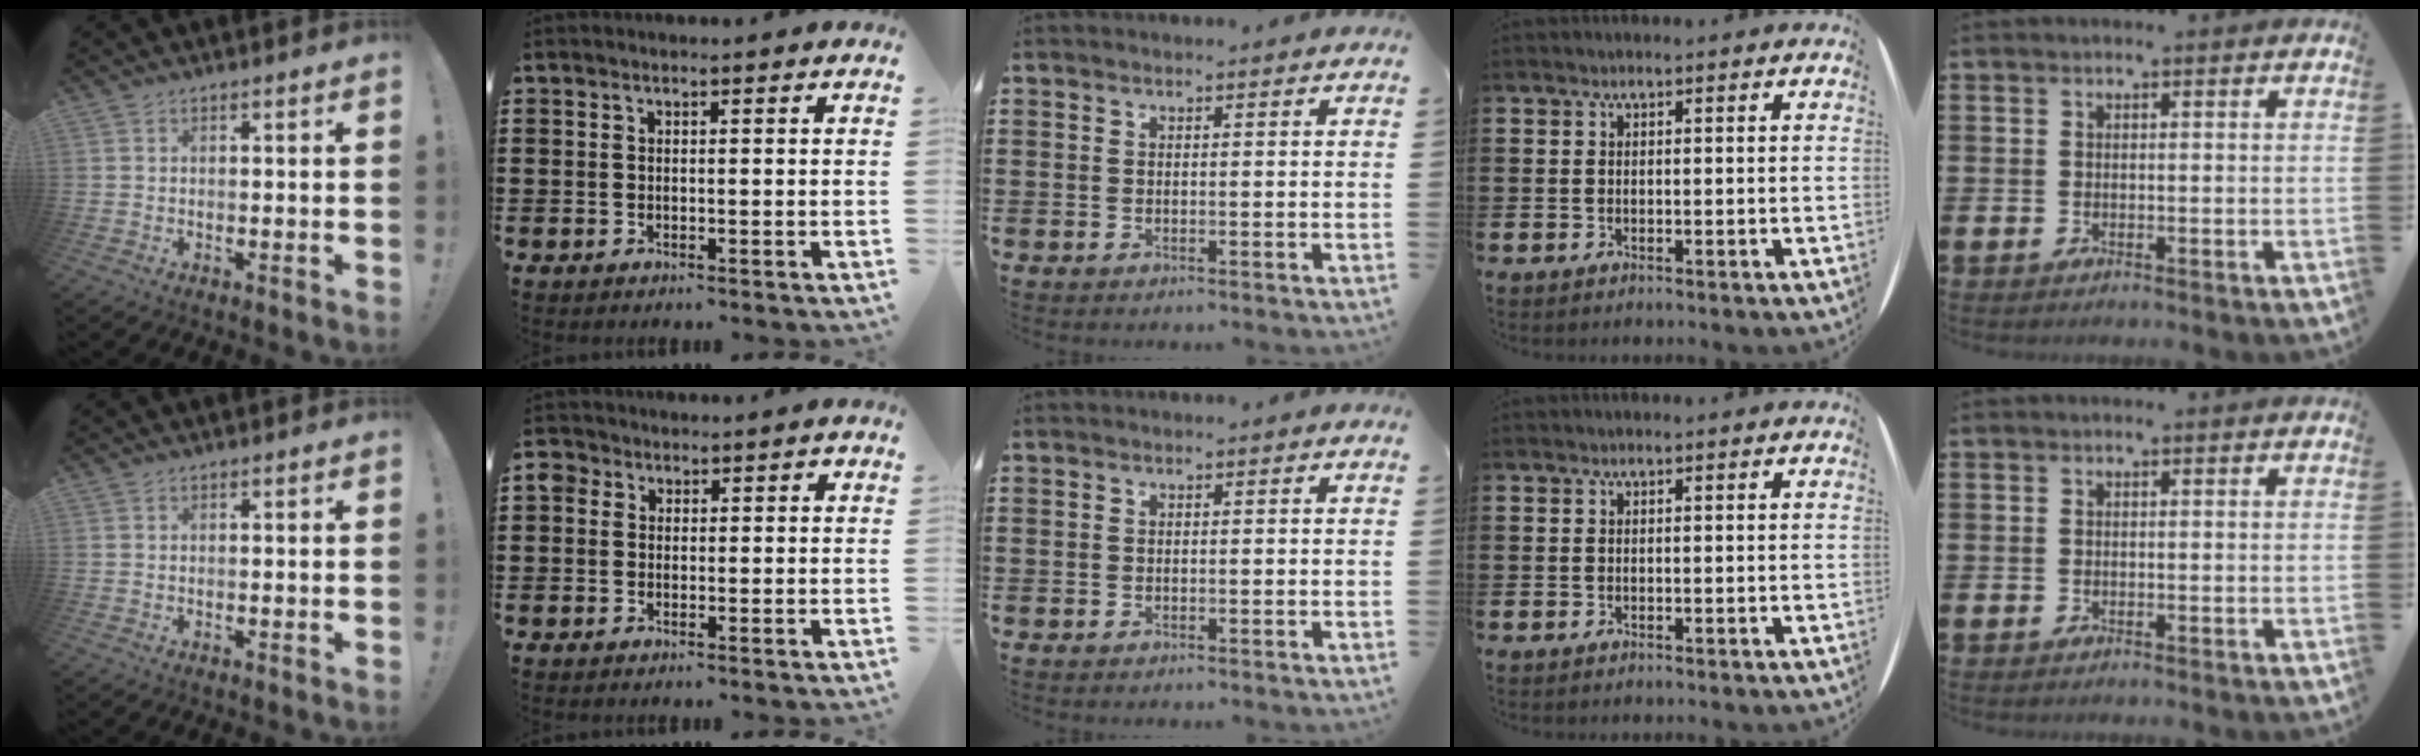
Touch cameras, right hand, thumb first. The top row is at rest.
{"index": {"total": 1.8, "force": [0.0, 1.7, 0.7], "torque": [-0.020, 0.008, -0.002]}}